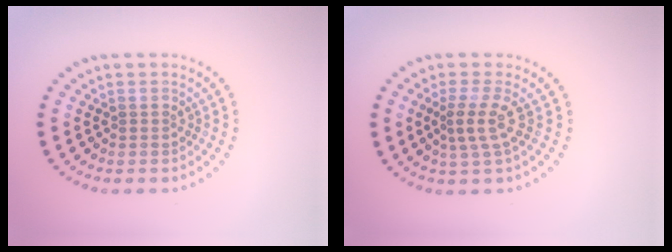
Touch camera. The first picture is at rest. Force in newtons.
{"total": 2.5, "press": 1.9, "slide": 1.7}